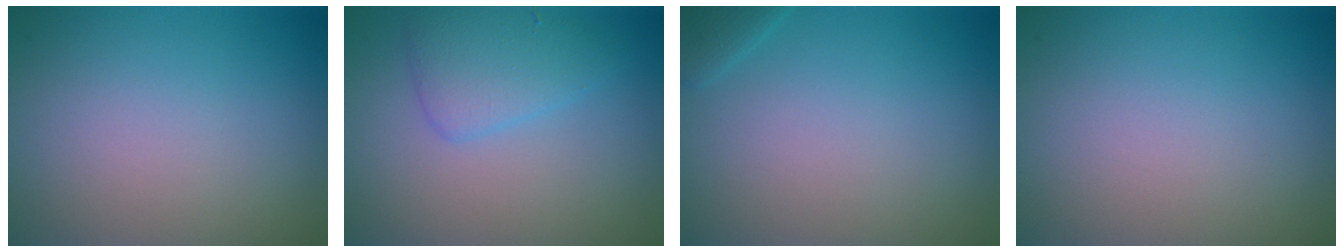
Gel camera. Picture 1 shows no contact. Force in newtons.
{"total": 2.8, "press": 2.8, "slide": 0.3}
{"total": 1.4, "press": 1.4, "slide": 0.1}
{"total": 0.0}